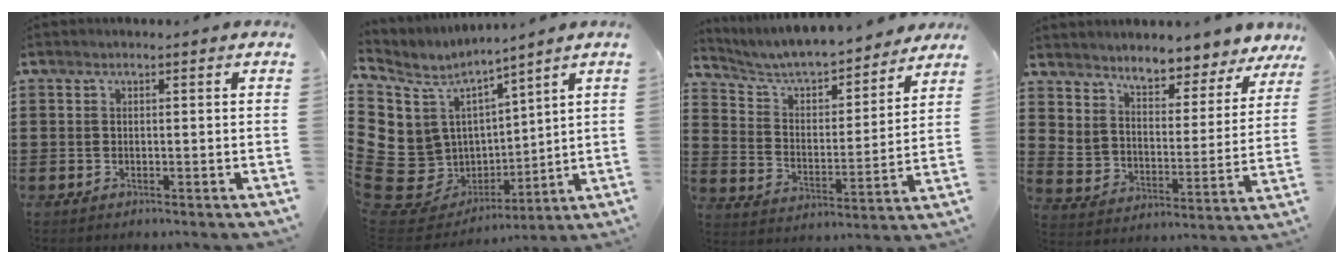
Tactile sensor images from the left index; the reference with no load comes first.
{"total": 7.9, "force": [1.8, 7.7, 0.7], "torque": [-0.078, -0.042, 0.041]}
{"total": 5.7, "force": [5.4, 1.0, 1.6], "torque": [-0.060, -0.043, 0.087]}
{"total": 4.4, "force": [4.3, 0.9, 0.3], "torque": [-0.035, -0.041, 0.069]}